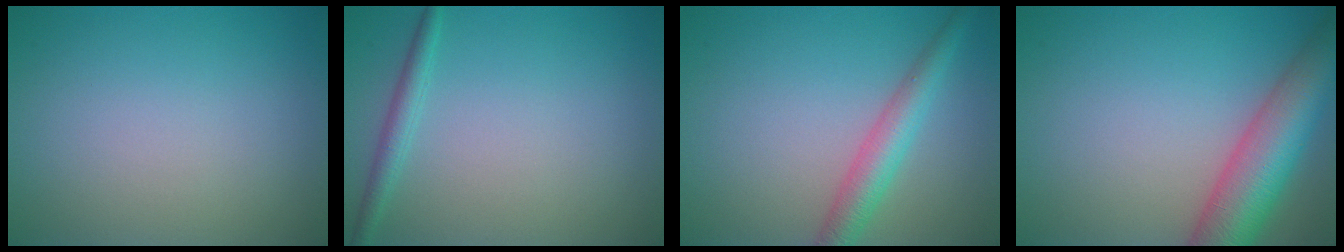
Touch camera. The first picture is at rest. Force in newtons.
{"total": 1.6, "press": 1.6, "slide": 0.0}
{"total": 3.6, "press": 3.6, "slide": 0.1}
{"total": 8.6, "press": 8.6, "slide": 0.5}